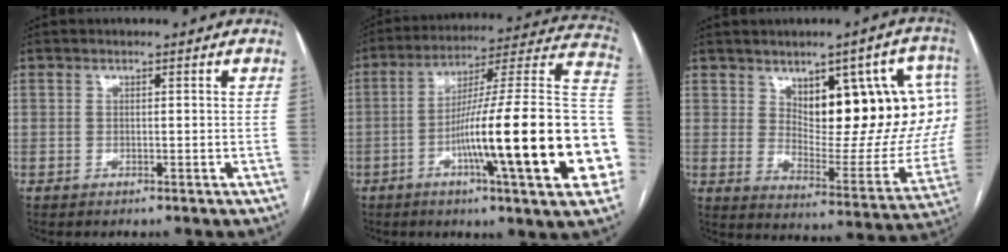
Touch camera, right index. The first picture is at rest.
{"total": 28.3, "force": [-6.9, 1.6, 27.4], "torque": [-0.312, 0.006, -0.112]}
{"total": 20.2, "force": [5.8, 8.1, 17.6], "torque": [-0.215, 0.006, 0.089]}